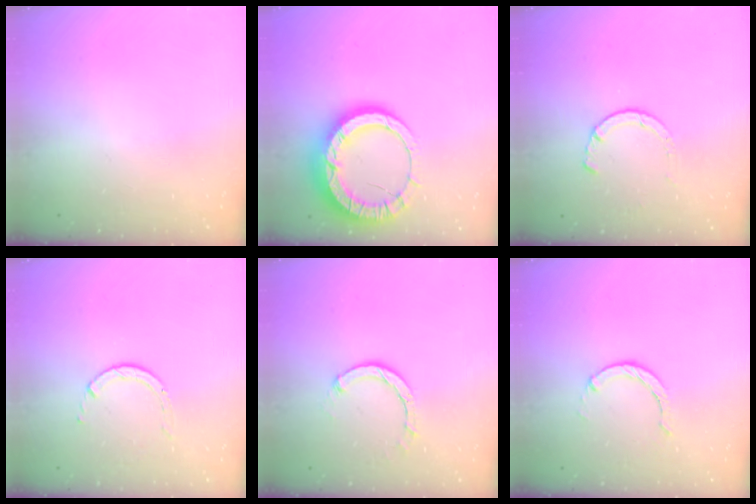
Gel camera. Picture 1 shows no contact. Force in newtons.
{"total": 14.9, "press": 14.8, "slide": 1.5}
{"total": 1.2, "press": 1.2, "slide": 0.3}
{"total": 1.4, "press": 1.4, "slide": 0.1}
{"total": 3.0, "press": 3.0, "slide": 0.4}
{"total": 0.0}